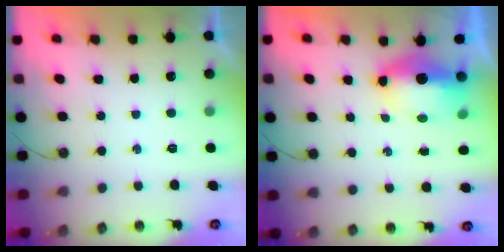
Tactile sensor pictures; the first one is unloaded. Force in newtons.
{"total": 7.4, "press": 7.3, "slide": 1.2}